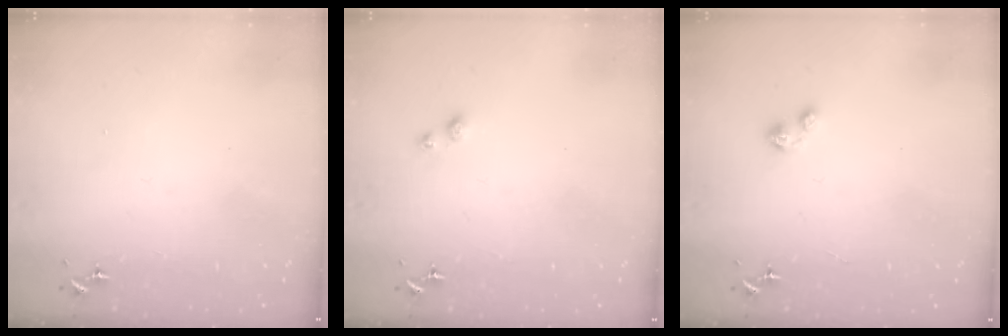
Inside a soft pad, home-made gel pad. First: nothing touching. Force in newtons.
{"total": 2.6, "press": 2.6, "slide": 0.6}
{"total": 2.2, "press": 2.2, "slide": 0.2}